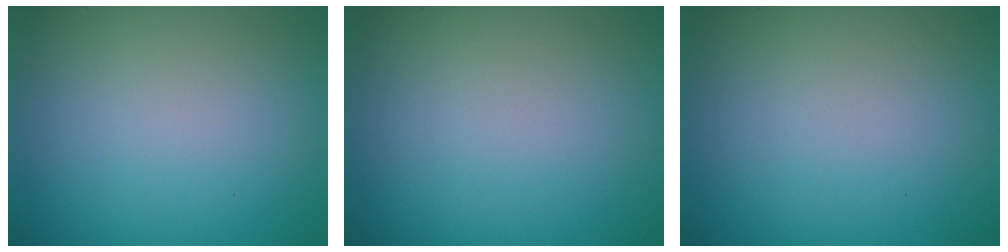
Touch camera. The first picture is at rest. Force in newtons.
{"total": 0.0}
{"total": 0.0}